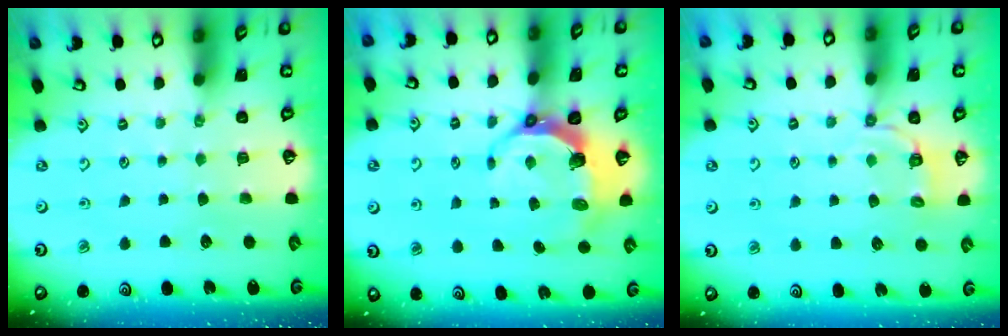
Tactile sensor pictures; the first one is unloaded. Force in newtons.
{"total": 8.0, "press": 6.6, "slide": 4.5}
{"total": 3.3, "press": 2.8, "slide": 1.8}